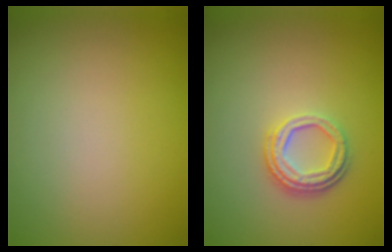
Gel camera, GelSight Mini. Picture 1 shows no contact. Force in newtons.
{"total": 3.3, "press": 2.4, "slide": 2.3}